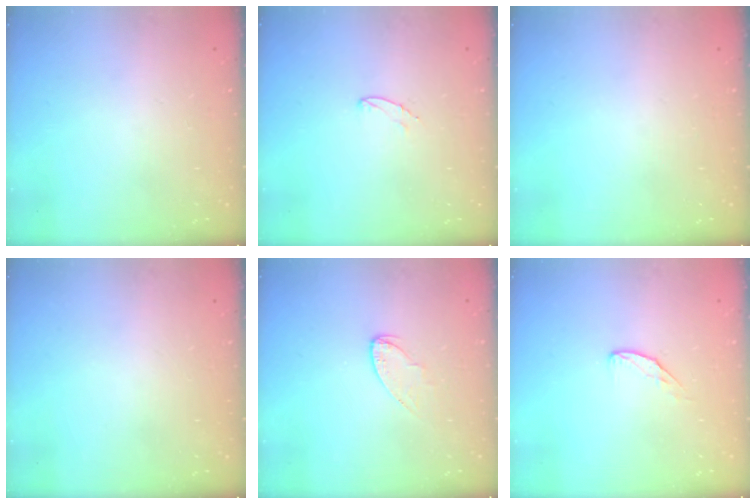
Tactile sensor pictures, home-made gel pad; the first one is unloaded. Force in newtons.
{"total": 5.0, "press": 5.0, "slide": 0.4}
{"total": 0.0}
{"total": 0.0}
{"total": 4.6, "press": 4.6, "slide": 0.3}
{"total": 4.2, "press": 4.2, "slide": 0.5}